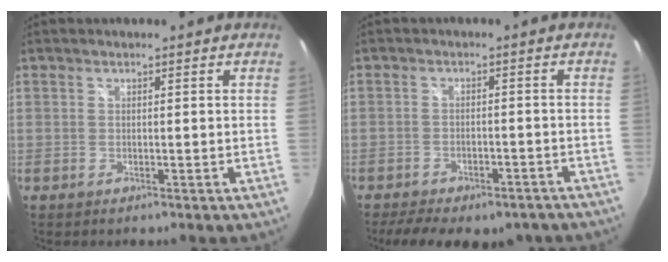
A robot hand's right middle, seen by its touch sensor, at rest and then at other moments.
{"total": 14.7, "force": [-11.4, 6.1, 7.1], "torque": [-0.148, -0.016, -0.142]}